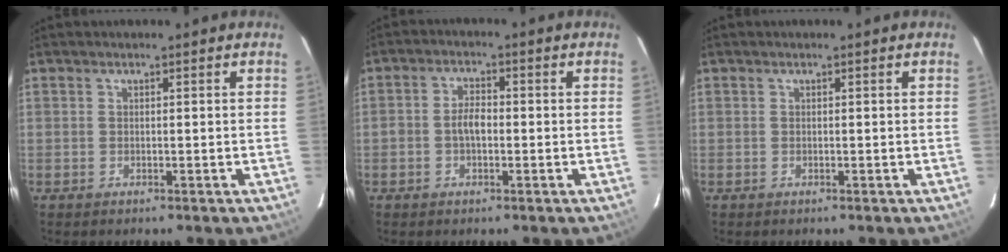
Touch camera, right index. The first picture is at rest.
{"total": 3.4, "force": [-0.8, 1.9, 2.8], "torque": [-0.057, 0.009, -0.014]}
{"total": 0.0}